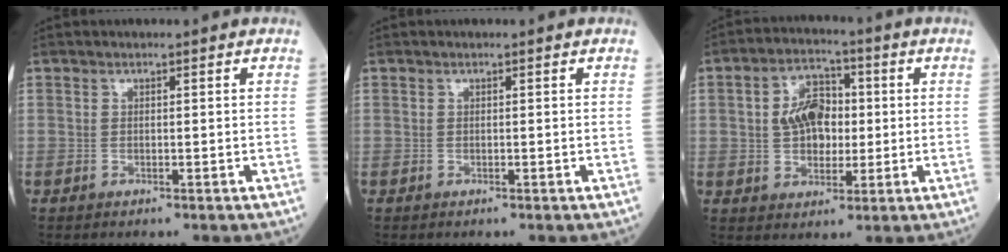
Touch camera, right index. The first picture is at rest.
{"total": 0.0}
{"total": 7.8, "force": [0.5, 5.3, 5.7], "torque": [-0.104, 0.019, 0.010]}